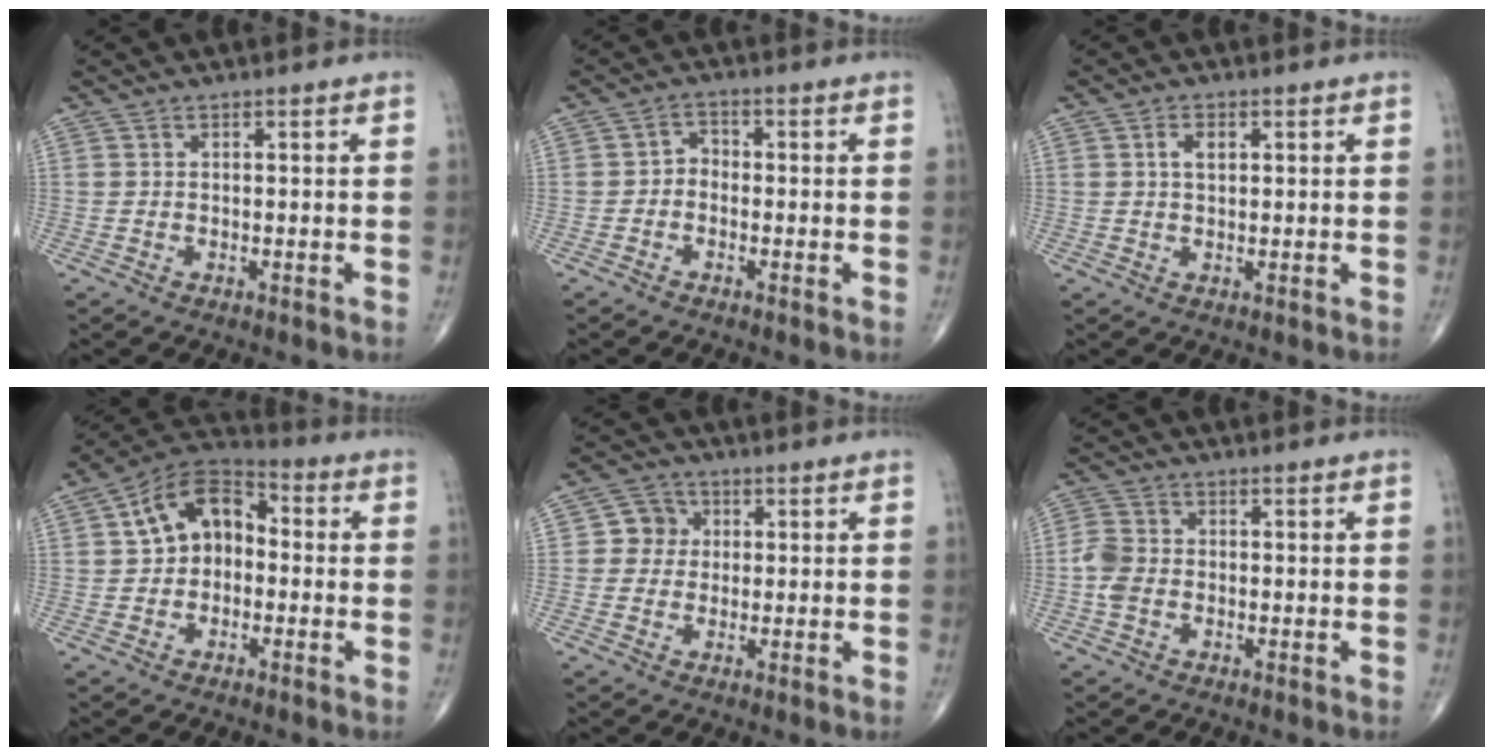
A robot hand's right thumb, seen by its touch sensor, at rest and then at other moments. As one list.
[{"total": 2.3, "force": [-0.9, 1.8, 1.2], "torque": [0.000, 0.013, -0.028]}, {"total": 2.6, "force": [0.8, 1.5, 1.9], "torque": [-0.028, 0.001, 0.012]}, {"total": 11.5, "force": [0.6, 8.1, 8.2], "torque": [-0.104, 0.036, -0.010]}, {"total": 4.6, "force": [0.5, 4.4, 1.3], "torque": [0.009, 0.008, 0.001]}, {"total": 4.0, "force": [-1.0, 3.0, 2.5], "torque": [-0.058, 0.010, -0.025]}]